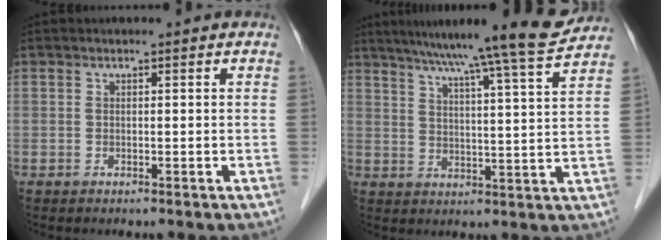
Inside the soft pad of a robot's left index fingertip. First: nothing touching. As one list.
[{"total": 16.3, "force": [14.3, -1.6, 7.7], "torque": [-0.125, -0.022, 0.193]}]